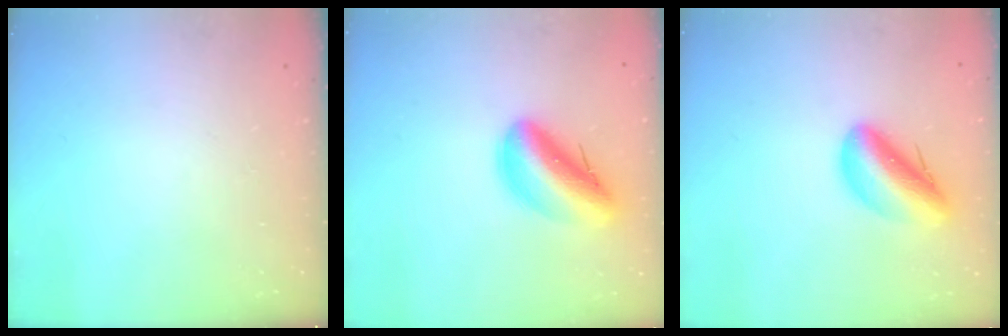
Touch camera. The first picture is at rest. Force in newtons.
{"total": 14.4, "press": 13.8, "slide": 4.0}
{"total": 12.4, "press": 11.8, "slide": 3.8}